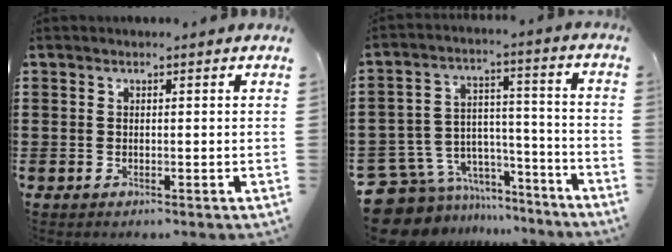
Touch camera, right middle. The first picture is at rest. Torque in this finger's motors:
{"motor_torque": [0.49, 0.13, 0.19, 0.09]}